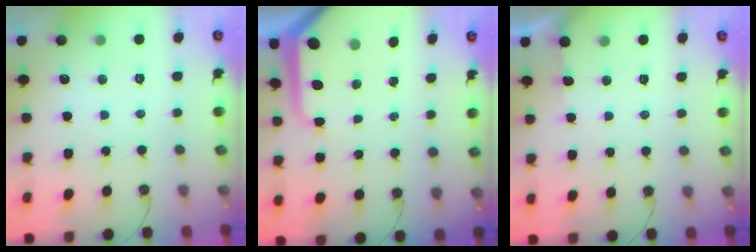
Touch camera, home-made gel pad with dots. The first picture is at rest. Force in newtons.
{"total": 8.4, "press": 8.4, "slide": 0.6}
{"total": 2.5, "press": 2.5, "slide": 0.4}